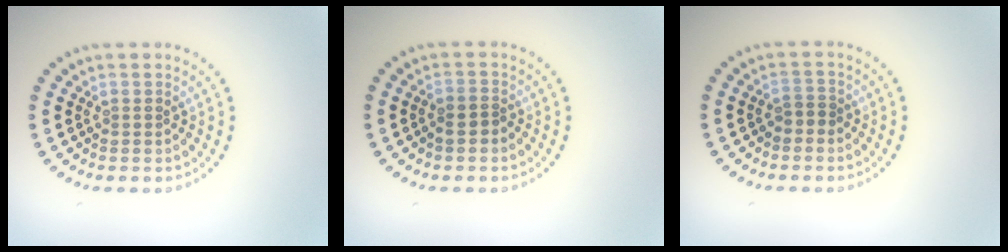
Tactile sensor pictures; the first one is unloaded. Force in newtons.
{"total": 1.6, "press": 1.4, "slide": 0.6}
{"total": 1.2, "press": 1.1, "slide": 0.6}